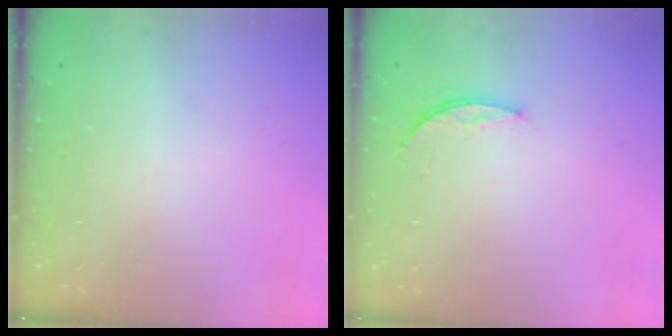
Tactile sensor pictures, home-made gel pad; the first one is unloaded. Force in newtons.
{"total": 3.9, "press": 3.9, "slide": 0.4}